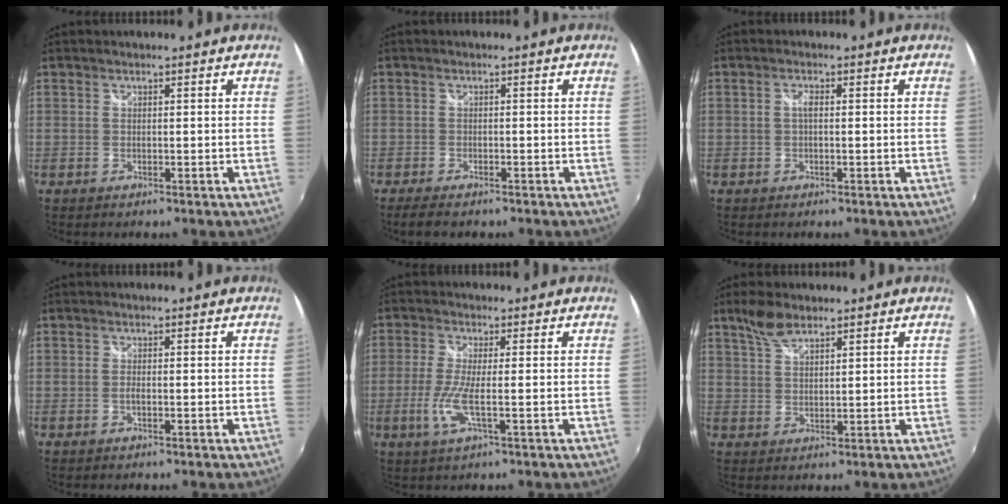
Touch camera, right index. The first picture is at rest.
{"total": 4.1, "force": [-3.3, 1.2, 2.1], "torque": [-0.050, -0.018, -0.058]}
{"total": 1.3, "force": [0.0, 0.5, 1.2], "torque": [-0.023, 0.004, -0.003]}
{"total": 1.0, "force": [-0.3, 0.1, 0.9], "torque": [-0.020, -0.001, -0.007]}
{"total": 5.9, "force": [-1.5, 0.4, 5.7], "torque": [-0.130, -0.009, -0.033]}
{"total": 5.0, "force": [3.7, 1.8, 2.8], "torque": [-0.053, 0.008, 0.072]}